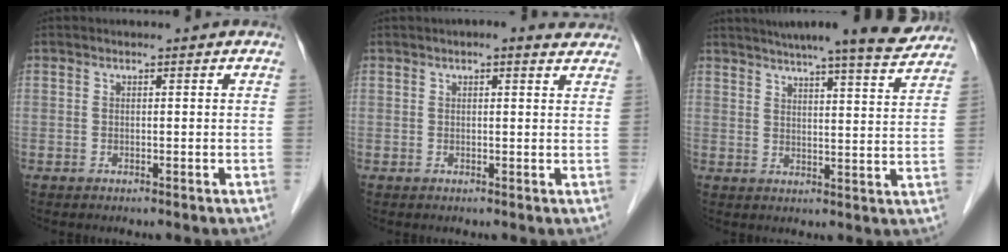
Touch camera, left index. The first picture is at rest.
{"total": 4.1, "force": [3.4, 1.1, 2.1], "torque": [-0.026, 0.016, 0.033]}
{"total": 16.1, "force": [14.3, 0.8, 7.3], "torque": [-0.105, -0.004, 0.179]}